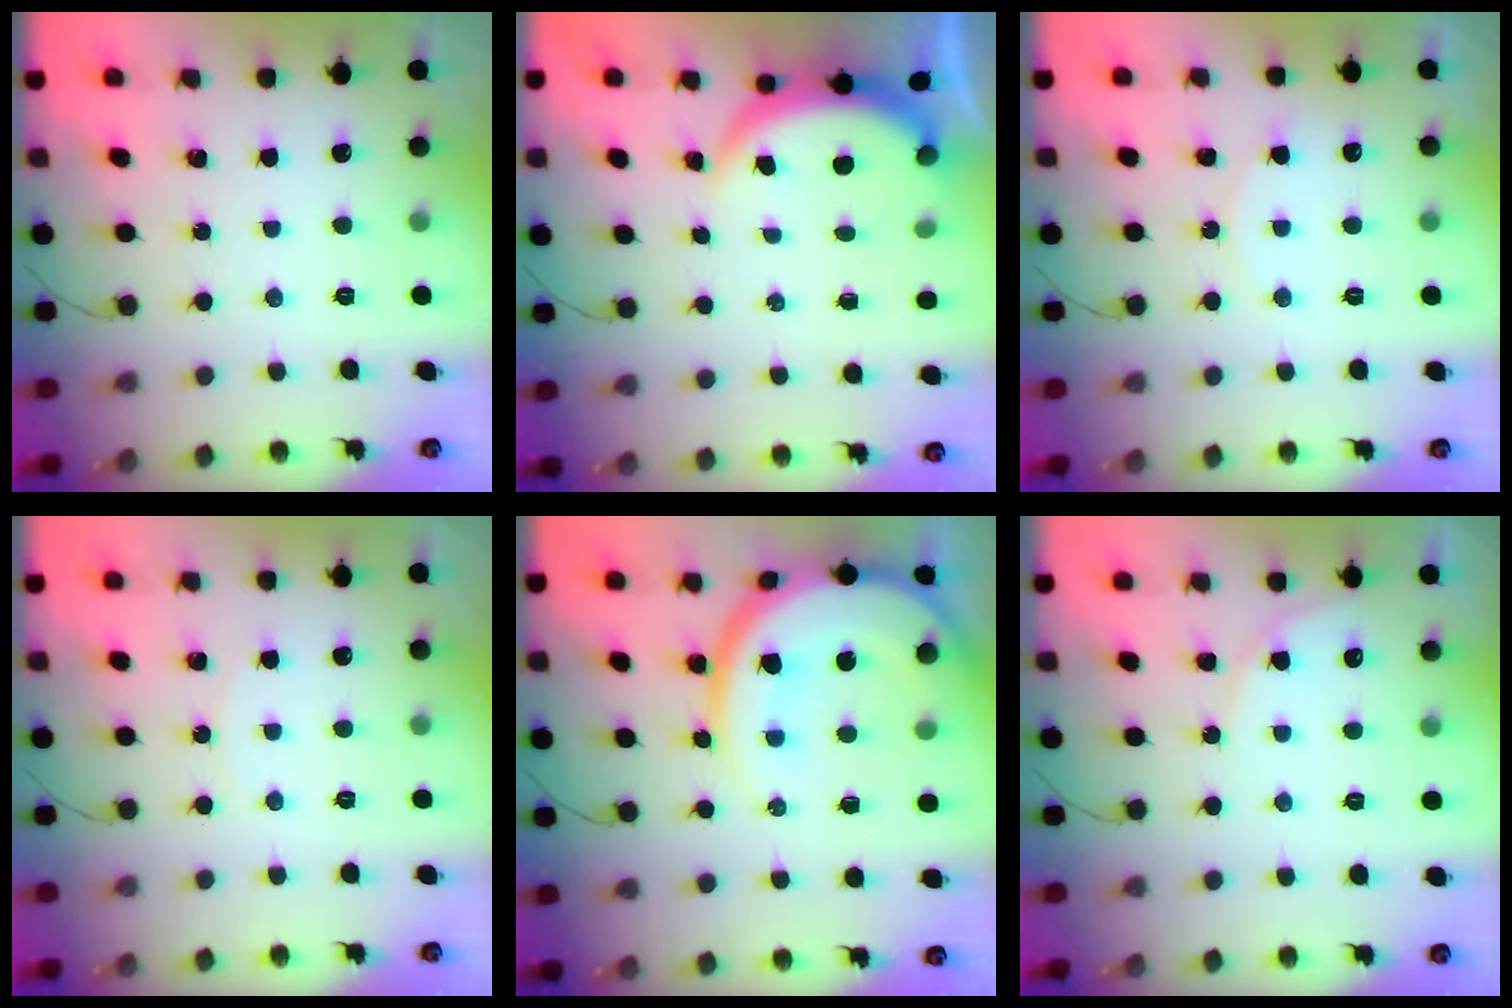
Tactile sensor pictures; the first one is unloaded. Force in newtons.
{"total": 3.7, "press": 3.7, "slide": 0.1}
{"total": 4.6, "press": 4.6, "slide": 0.5}
{"total": 3.9, "press": 3.1, "slide": 2.4}
{"total": 19.7, "press": 19.5, "slide": 3.2}
{"total": 5.4, "press": 5.4, "slide": 0.4}